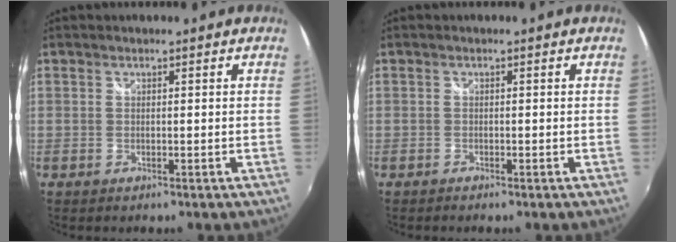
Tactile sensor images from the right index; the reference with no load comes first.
{"total": 0.7, "force": [-0.6, 0.3, 0.2], "torque": [-0.008, -0.003, -0.013]}